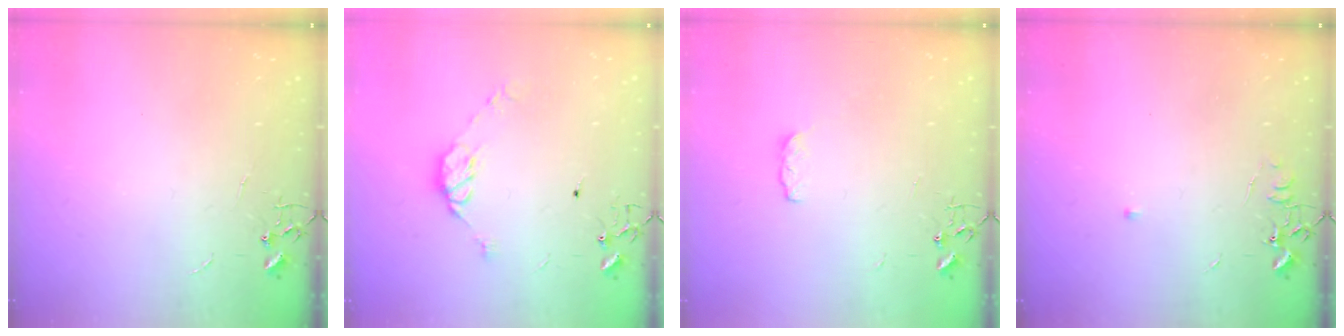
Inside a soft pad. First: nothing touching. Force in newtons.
{"total": 8.5, "press": 8.5, "slide": 0.9}
{"total": 3.7, "press": 3.6, "slide": 0.6}
{"total": 4.9, "press": 4.9, "slide": 0.6}